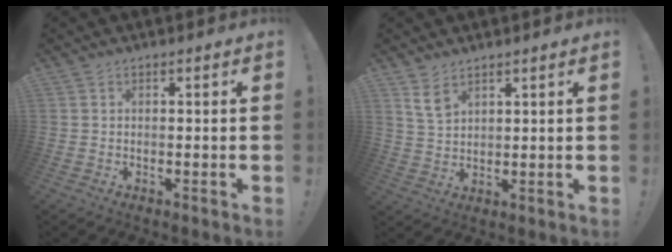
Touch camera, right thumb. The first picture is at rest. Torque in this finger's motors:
{"motor_torque": [0.38, 0.43, 0.11, -0.08, 0.00]}